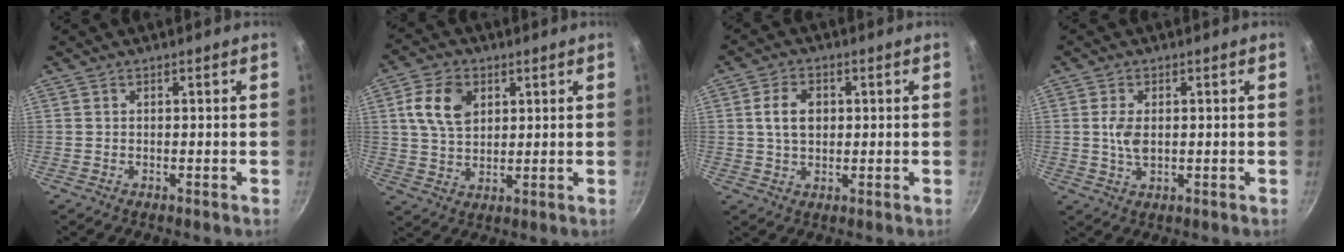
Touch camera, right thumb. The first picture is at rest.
{"total": 9.4, "force": [3.0, 6.5, 6.0], "torque": [-0.097, -0.001, 0.054]}
{"total": 6.0, "force": [0.9, 4.2, 4.2], "torque": [-0.061, 0.006, 0.016]}
{"total": 4.2, "force": [0.4, 2.5, 3.4], "torque": [-0.066, -0.004, 0.007]}